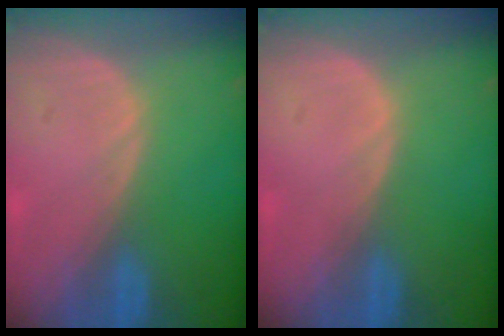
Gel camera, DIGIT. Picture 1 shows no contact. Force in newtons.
{"total": 0.0}